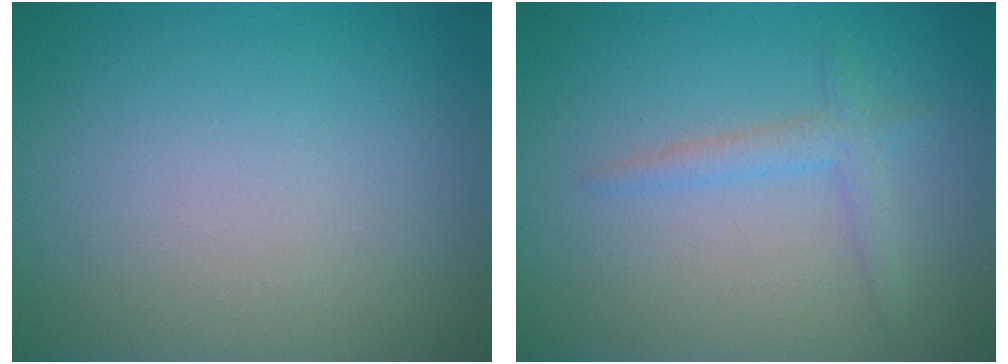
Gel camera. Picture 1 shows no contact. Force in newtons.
{"total": 1.8, "press": 1.8, "slide": 0.1}